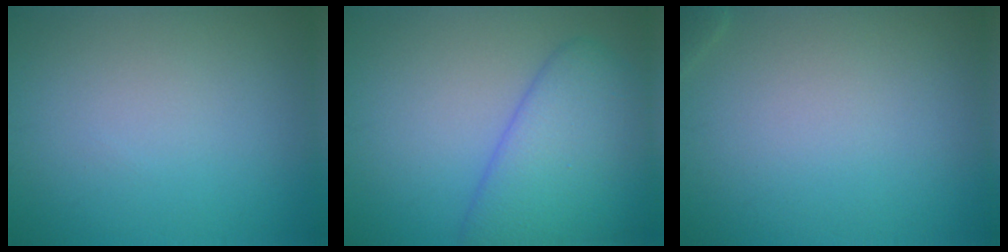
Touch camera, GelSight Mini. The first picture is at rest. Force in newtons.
{"total": 6.5, "press": 6.5, "slide": 0.5}
{"total": 0.7, "press": 0.7, "slide": 0.0}